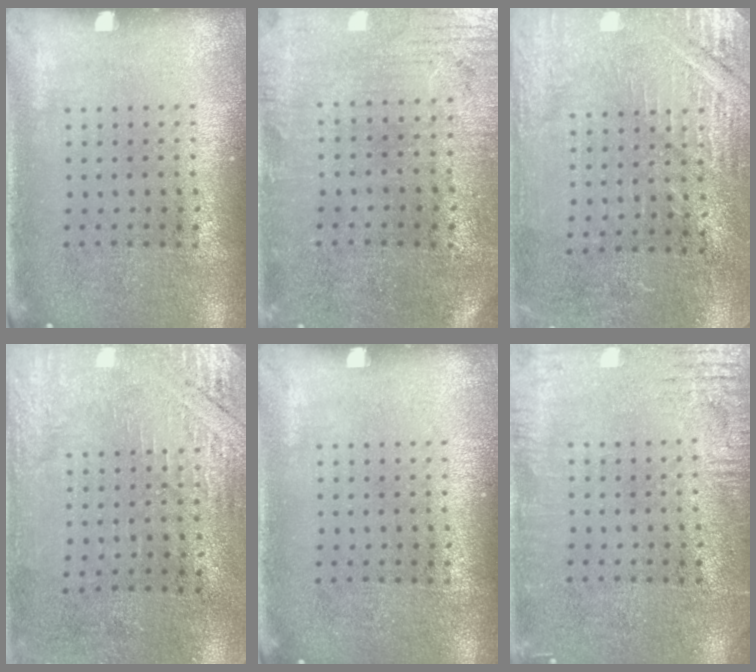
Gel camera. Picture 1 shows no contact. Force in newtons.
{"total": 0.5, "press": 0.2, "slide": 0.5}
{"total": 2.8, "press": 2.8, "slide": 0.4}
{"total": 2.7, "press": 2.4, "slide": 1.2}
{"total": 0.0}
{"total": 2.7, "press": 2.7, "slide": 0.2}